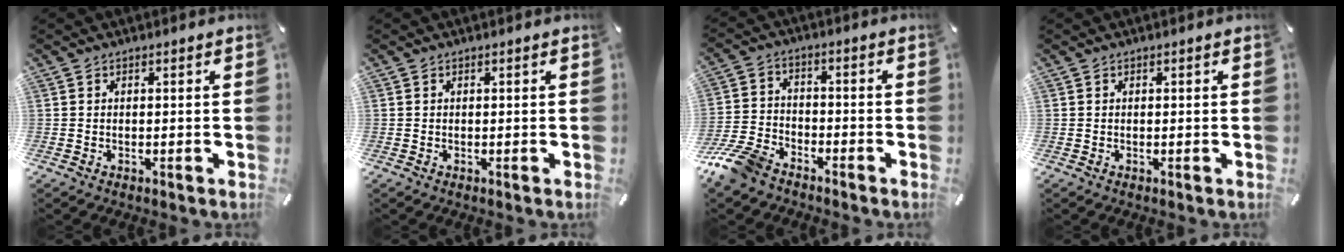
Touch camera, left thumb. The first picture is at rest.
{"total": 0.0}
{"total": 9.5, "force": [-7.5, 4.3, 3.8], "torque": [-0.084, 0.035, -0.146]}
{"total": 0.0}